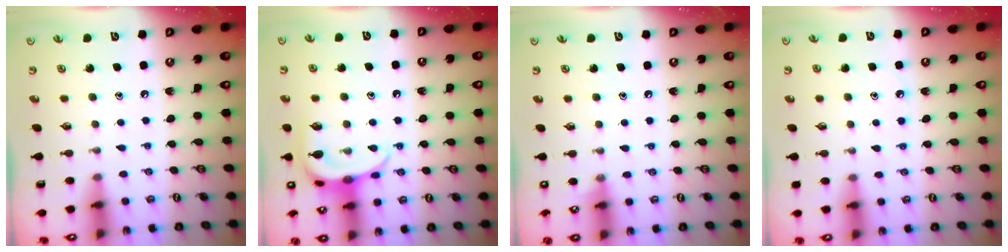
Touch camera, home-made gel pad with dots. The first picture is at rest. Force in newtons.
{"total": 13.7, "press": 13.7, "slide": 0.9}
{"total": 2.9, "press": 2.9, "slide": 0.4}
{"total": 3.9, "press": 3.8, "slide": 0.5}